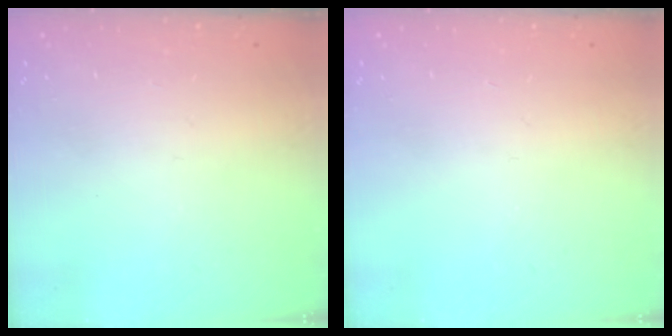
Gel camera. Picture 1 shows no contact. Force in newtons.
{"total": 0.0}